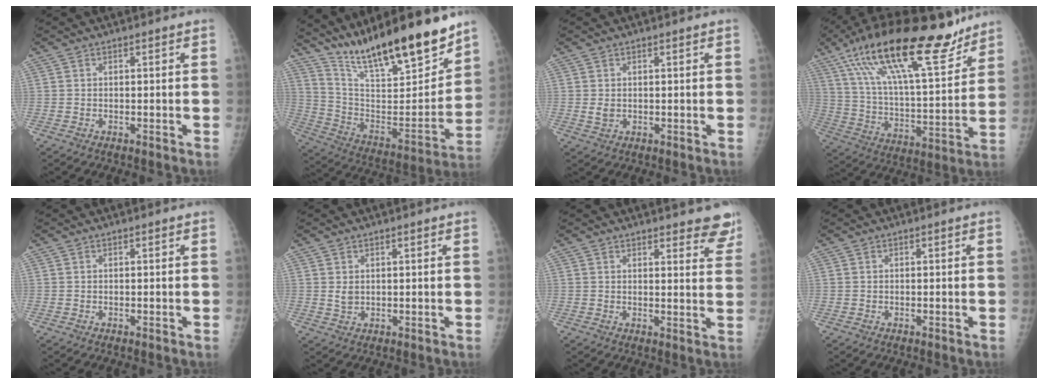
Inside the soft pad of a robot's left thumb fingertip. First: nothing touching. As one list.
[{"total": 24.5, "force": [19.1, 5.3, 14.4], "torque": [-0.204, -0.097, 0.327]}, {"total": 1.7, "force": [0.4, 1.2, 1.1], "torque": [-0.014, -0.004, 0.011]}, {"total": 25.5, "force": [17.4, 7.2, 17.2], "torque": [-0.266, -0.052, 0.297]}, {"total": 0.0}, {"total": 1.8, "force": [0.8, 1.1, 1.1], "torque": [-0.015, -0.008, 0.019]}, {"total": 7.4, "force": [6.6, 1.9, 2.6], "torque": [0.006, -0.038, 0.057]}, {"total": 0.0}]